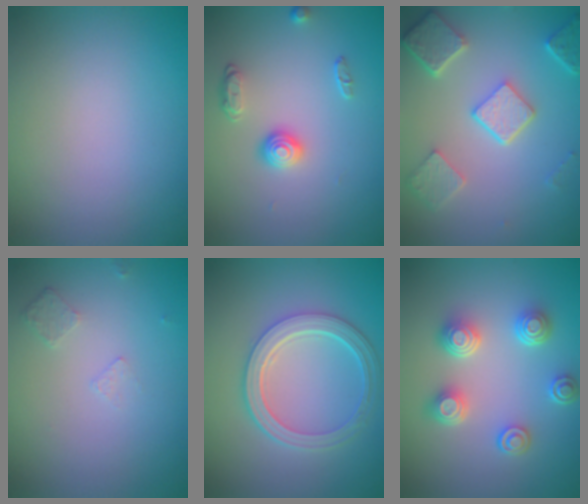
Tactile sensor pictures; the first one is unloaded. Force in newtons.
{"total": 2.1, "press": 1.6, "slide": 1.4}
{"total": 5.3, "press": 4.1, "slide": 3.4}
{"total": 0.8, "press": 0.6, "slide": 0.5}
{"total": 4.9, "press": 3.9, "slide": 3.0}
{"total": 4.5, "press": 3.5, "slide": 2.7}